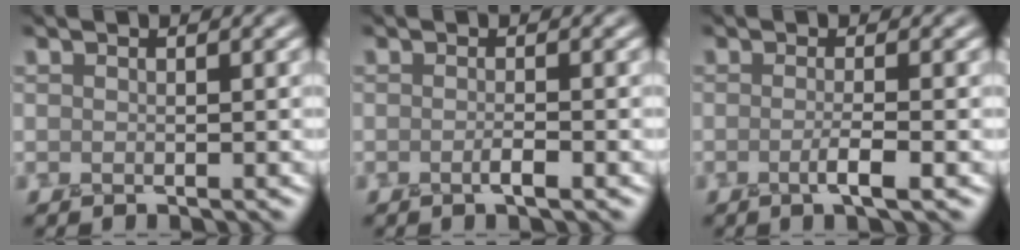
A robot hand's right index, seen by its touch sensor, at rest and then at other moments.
{"total": 1.4, "force": [-0.4, 0.3, 1.3], "torque": [-0.017, 0.000, -0.012]}
{"total": 2.4, "force": [-0.5, 0.5, 2.2], "torque": [-0.034, -0.002, -0.015]}